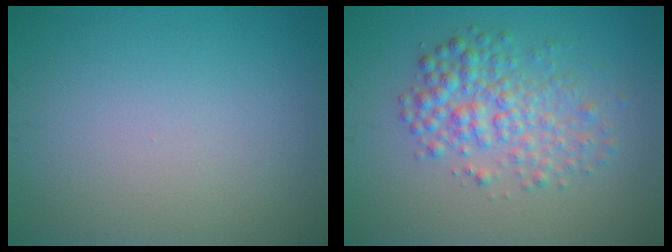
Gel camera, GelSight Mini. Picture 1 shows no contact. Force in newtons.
{"total": 4.3, "press": 4.3, "slide": 0.1}